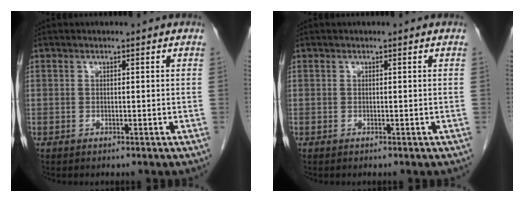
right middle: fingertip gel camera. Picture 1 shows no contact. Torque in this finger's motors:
{"motor_torque": [0.33, -0.12, 0.05, 0.01]}